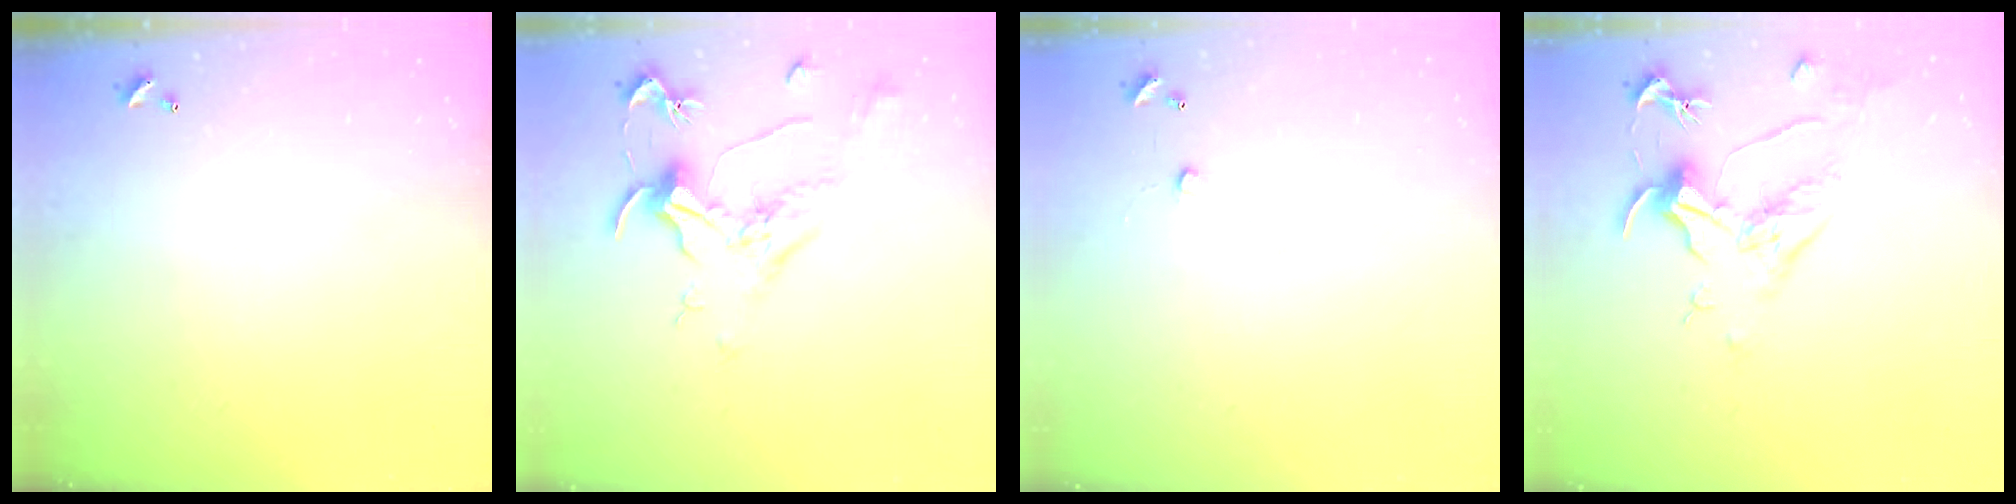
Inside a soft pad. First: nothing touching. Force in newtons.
{"total": 1.8, "press": 1.6, "slide": 0.9}
{"total": 4.9, "press": 4.9, "slide": 0.7}
{"total": 1.6, "press": 1.4, "slide": 0.7}